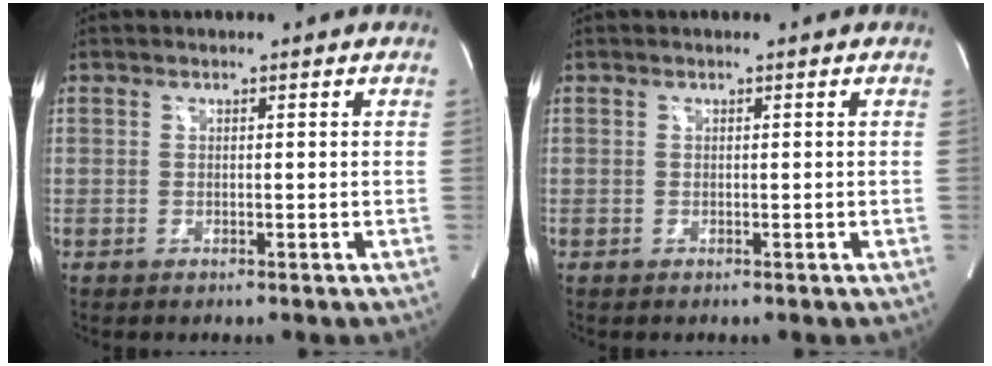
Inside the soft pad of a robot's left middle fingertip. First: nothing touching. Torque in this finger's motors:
{"motor_torque": [0.00, 0.00, 0.00, 0.00]}